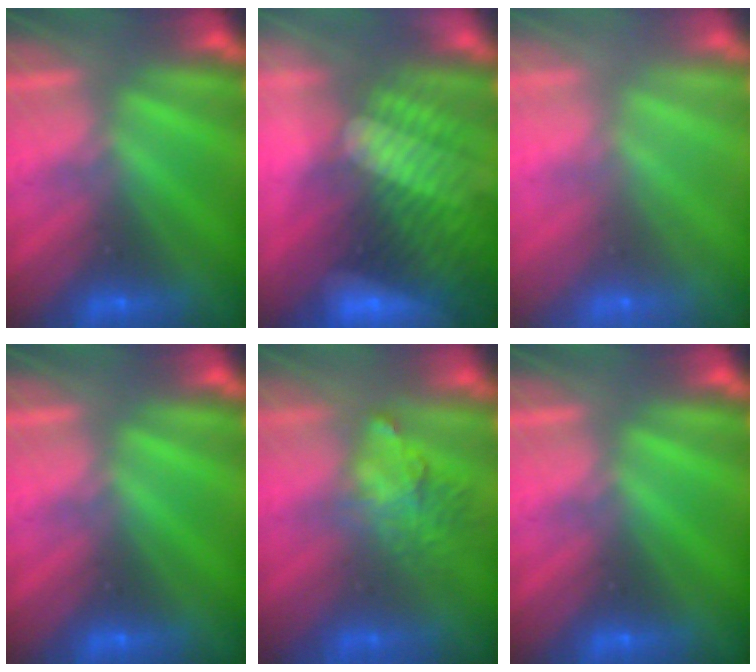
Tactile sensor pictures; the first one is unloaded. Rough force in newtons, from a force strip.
{"total": 9.6}
{"total": 7.8}
{"total": 0.0}
{"total": 3.7}
{"total": 0.0}